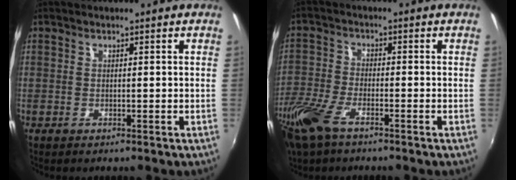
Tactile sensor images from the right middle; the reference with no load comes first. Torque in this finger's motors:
{"motor_torque": [1.08, -1.06, 0.21, 0.12]}